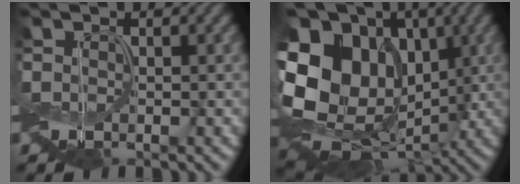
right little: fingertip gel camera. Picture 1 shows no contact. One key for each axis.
{"total": 15.4, "fx": 0.7, "fy": 11.8, "fz": 9.9, "tx": -0.183, "ty": 0.009, "tz": 0.021}